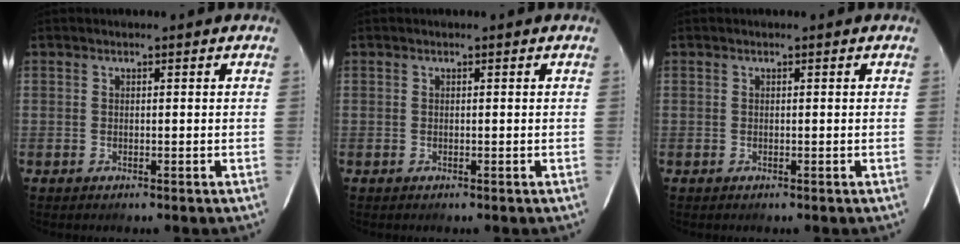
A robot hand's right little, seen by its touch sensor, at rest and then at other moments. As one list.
[{"total": 0.0}, {"total": 0.0}]